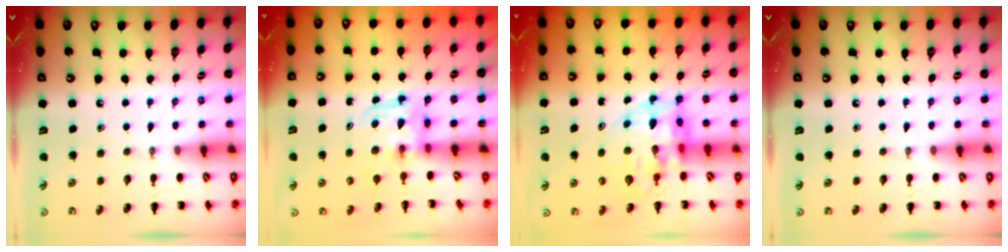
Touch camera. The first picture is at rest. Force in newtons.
{"total": 3.6, "press": 3.6, "slide": 0.2}
{"total": 9.6, "press": 9.1, "slide": 3.1}
{"total": 0.0}